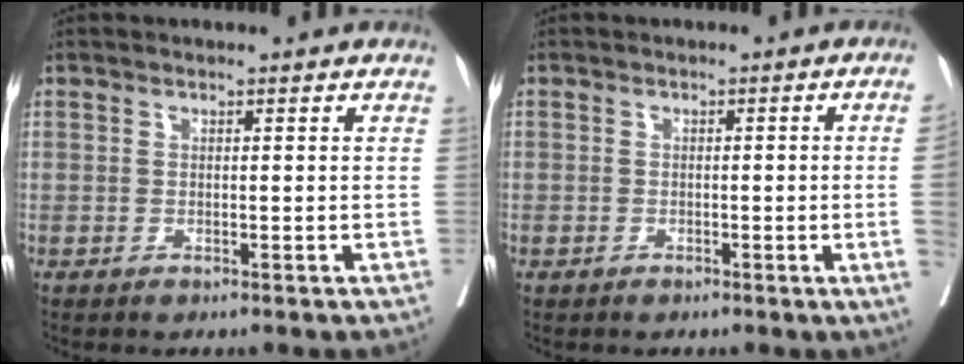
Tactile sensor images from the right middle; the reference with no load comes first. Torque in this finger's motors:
{"motor_torque": [0.29, -0.42, -0.86, -0.21]}